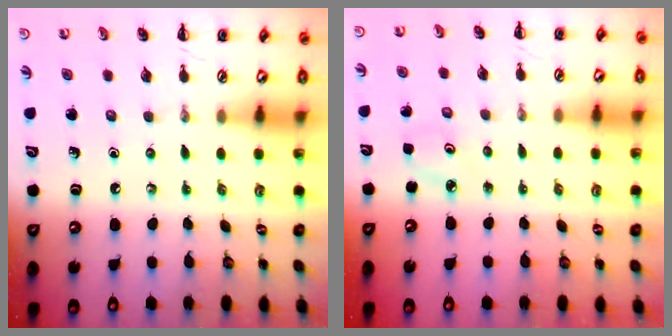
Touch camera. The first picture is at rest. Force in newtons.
{"total": 2.5, "press": 2.4, "slide": 0.7}